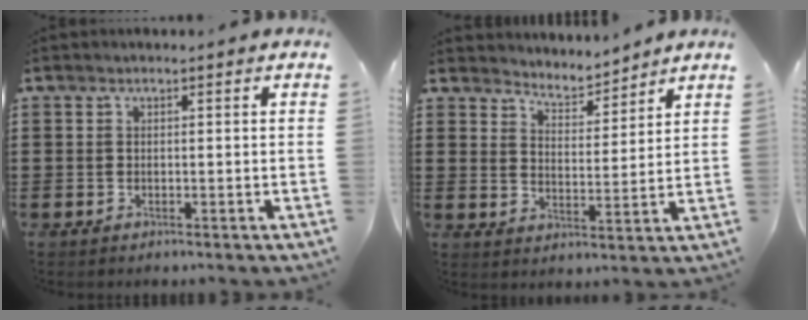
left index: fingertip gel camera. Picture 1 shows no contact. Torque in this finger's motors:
{"motor_torque": [-1.54, -0.60, -1.03, -0.21]}